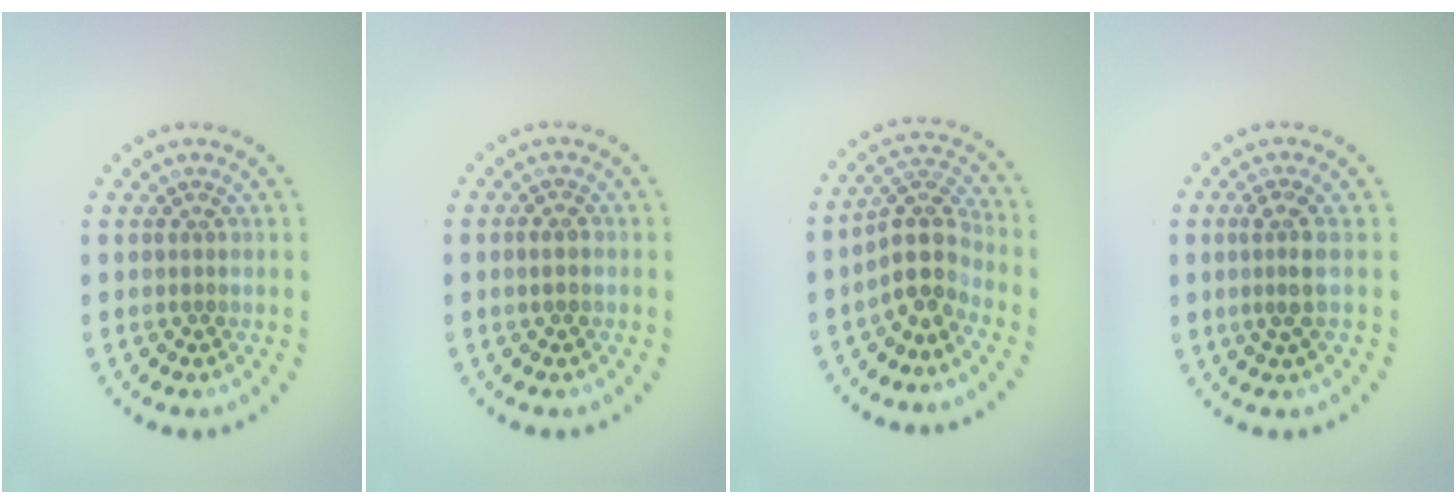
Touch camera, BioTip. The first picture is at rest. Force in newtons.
{"total": 0.8, "press": 0.8, "slide": 0.1}
{"total": 4.0, "press": 3.1, "slide": 2.5}
{"total": 2.3, "press": 1.7, "slide": 1.6}